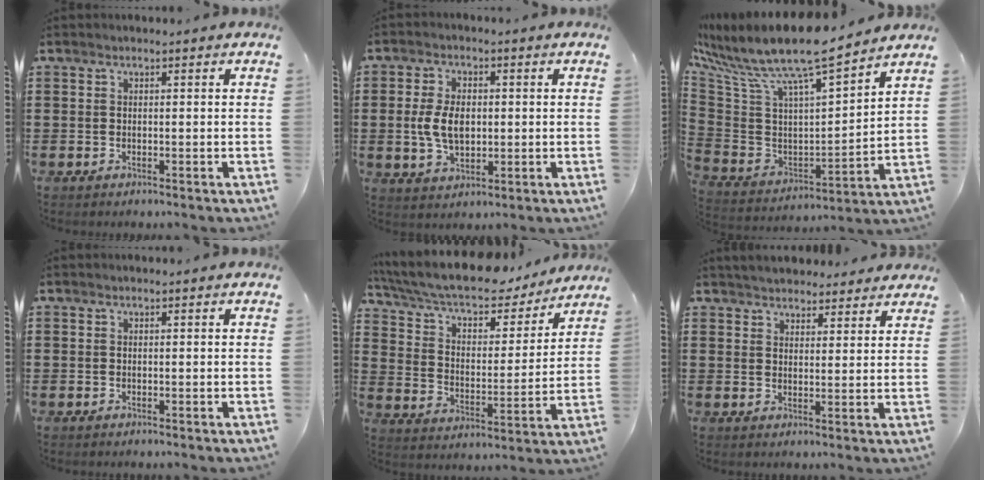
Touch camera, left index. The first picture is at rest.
{"total": 6.4, "force": [0.1, 3.8, 5.1], "torque": [-0.106, 0.005, -0.004]}
{"total": 10.3, "force": [8.6, 1.0, 5.6], "torque": [-0.144, -0.067, 0.143]}
{"total": 0.0}
{"total": 9.0, "force": [7.9, 2.1, 3.8], "torque": [-0.106, -0.044, 0.134]}
{"total": 3.5, "force": [3.5, 0.6, 0.3], "torque": [-0.016, -0.010, 0.064]}